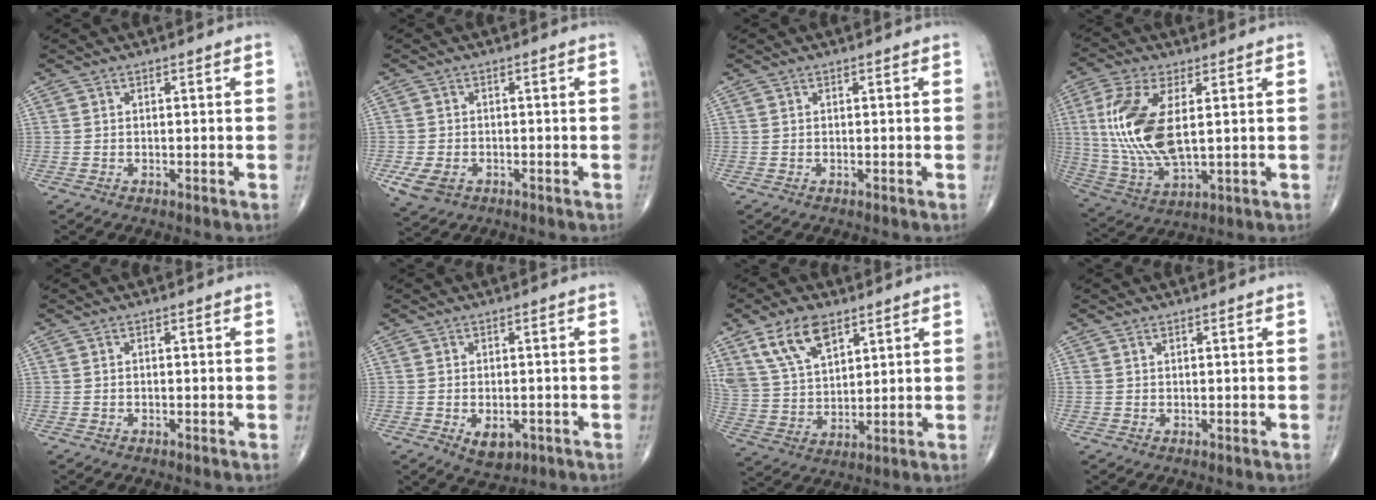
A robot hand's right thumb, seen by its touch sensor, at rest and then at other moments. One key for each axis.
{"total": 4.9, "fx": -1.9, "fy": 3.5, "fz": 2.8, "tx": -0.059, "ty": -0.001, "tz": -0.027}
{"total": 0.0}
{"total": 16.0, "fx": 2.4, "fy": 7.2, "fz": 14.0, "tx": -0.308, "ty": -0.011, "tz": 0.056}
{"total": 0.0}
{"total": 4.4, "fx": -1.5, "fy": 2.8, "fz": 3.1, "tx": -0.039, "ty": 0.002, "tz": -0.012}
{"total": 11.9, "fx": 7.1, "fy": 6.2, "fz": 7.3, "tx": -0.125, "ty": -0.024, "tz": 0.145}
{"total": 0.6, "fx": 0.4, "fy": 0.3, "fz": 0.3, "tx": -0.007, "ty": 0.003, "tz": 0.008}